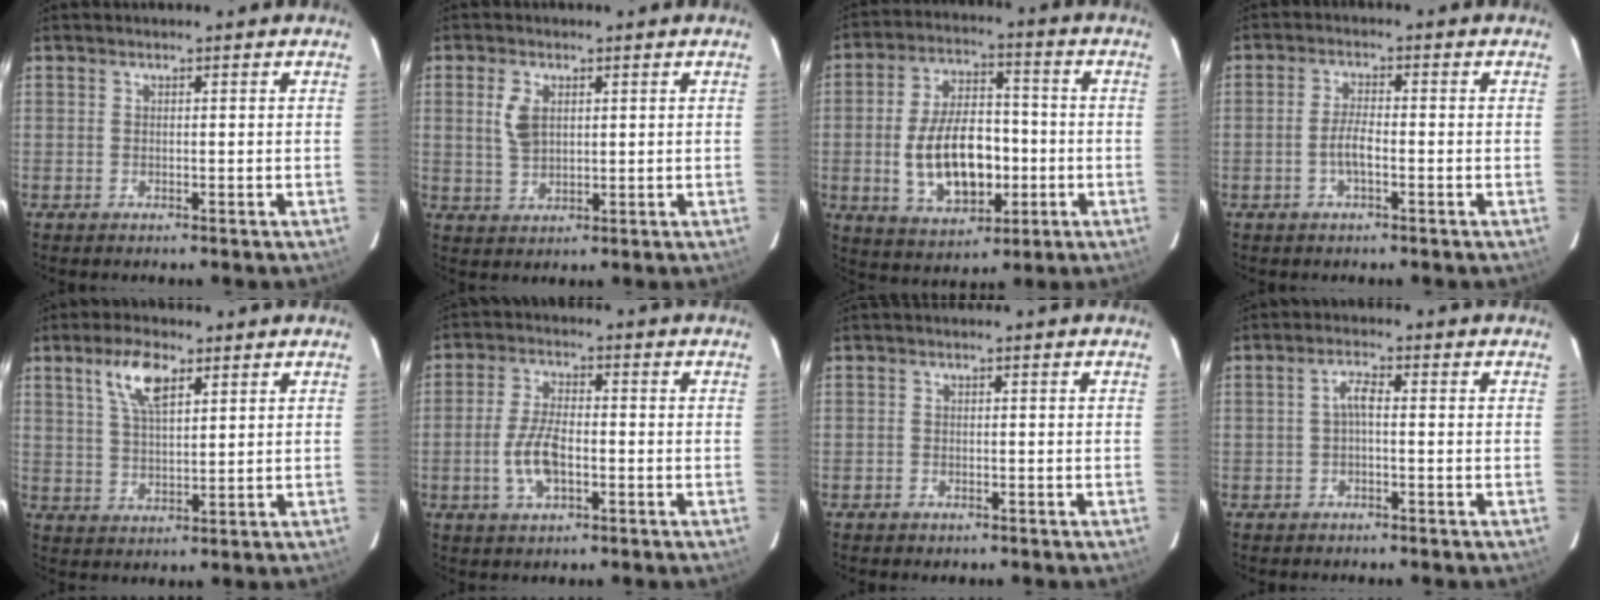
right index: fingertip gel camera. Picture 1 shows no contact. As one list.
[{"total": 5.0, "force": [1.5, 3.0, 3.7], "torque": [-0.074, 0.004, 0.033]}, {"total": 14.7, "force": [-2.8, 8.2, 11.9], "torque": [-0.236, 0.010, -0.030]}, {"total": 3.4, "force": [-1.3, 0.8, 3.0], "torque": [-0.064, 0.004, -0.024]}, {"total": 7.4, "force": [4.0, 2.7, 5.6], "torque": [-0.104, 0.011, 0.079]}, {"total": 7.1, "force": [-2.0, 3.1, 6.1], "torque": [-0.128, 0.002, -0.036]}, {"total": 1.2, "force": [-0.8, 0.9, 0.2], "torque": [-0.006, 0.002, -0.009]}, {"total": 2.2, "force": [-0.4, 0.5, 2.1], "torque": [-0.043, 0.009, -0.007]}]